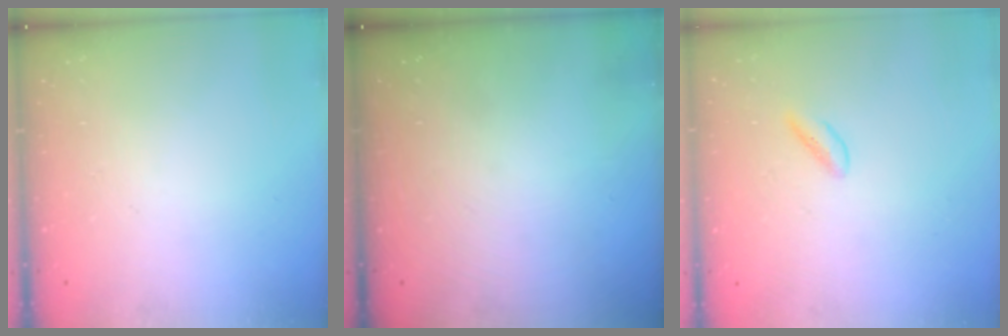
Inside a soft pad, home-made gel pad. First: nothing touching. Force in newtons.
{"total": 0.0}
{"total": 0.0}